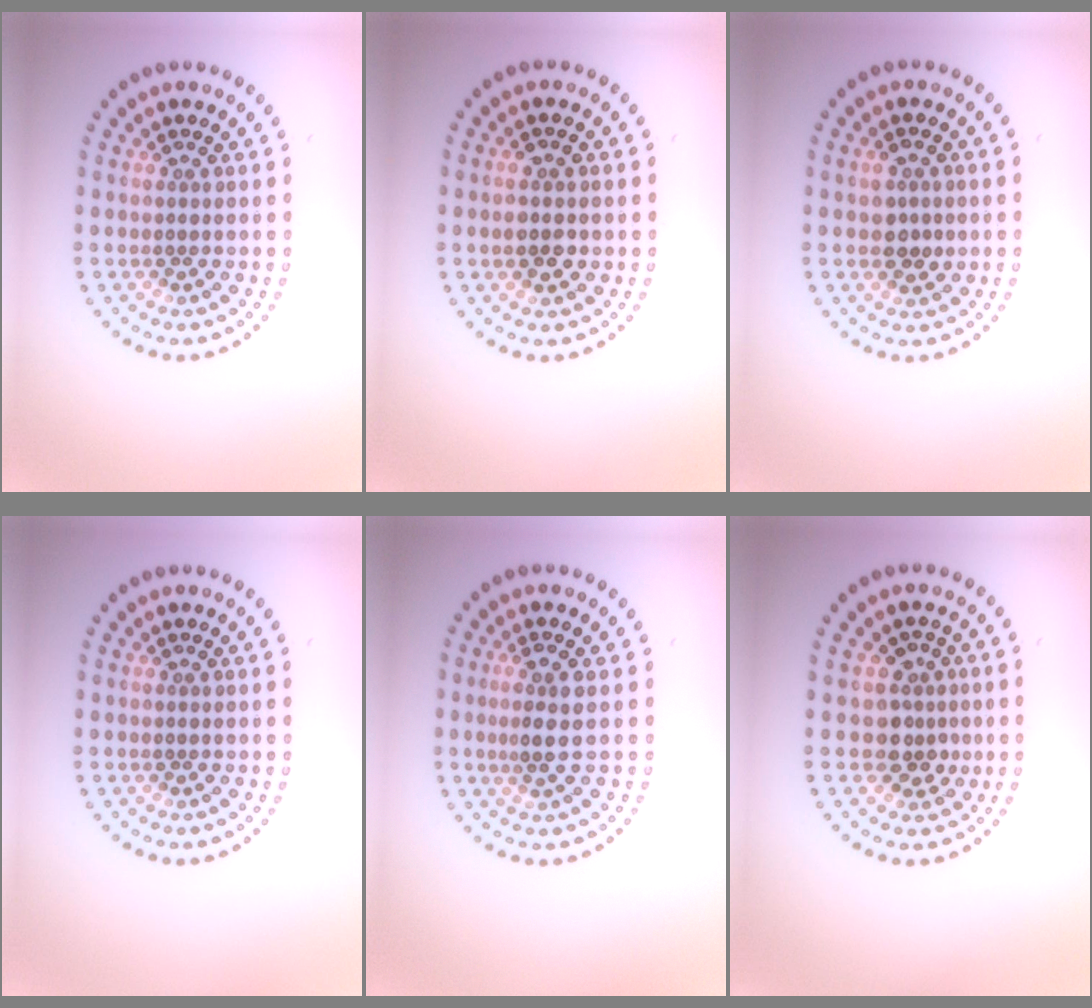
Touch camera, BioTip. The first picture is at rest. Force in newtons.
{"total": 2.7, "press": 2.7, "slide": 0.2}
{"total": 2.2, "press": 2.2, "slide": 0.2}
{"total": 0.0}
{"total": 2.1, "press": 1.9, "slide": 0.9}
{"total": 2.7, "press": 2.3, "slide": 1.4}